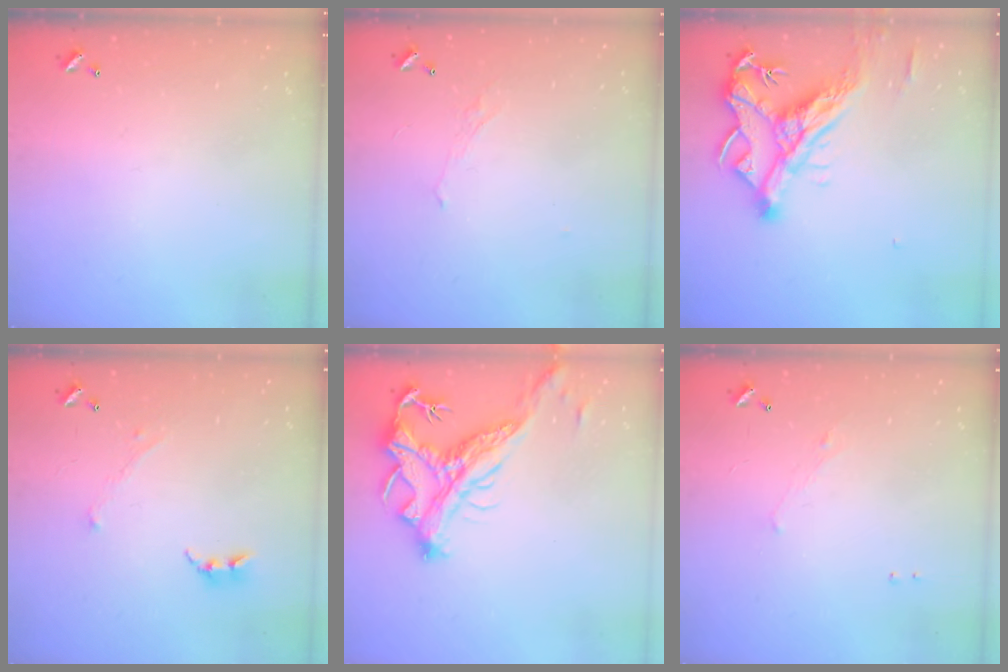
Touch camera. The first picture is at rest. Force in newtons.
{"total": 0.7, "press": 0.4, "slide": 0.6}
{"total": 13.6, "press": 13.5, "slide": 1.9}
{"total": 1.0, "press": 0.9, "slide": 0.4}
{"total": 5.9, "press": 5.6, "slide": 1.8}
{"total": 1.3, "press": 1.2, "slide": 0.6}